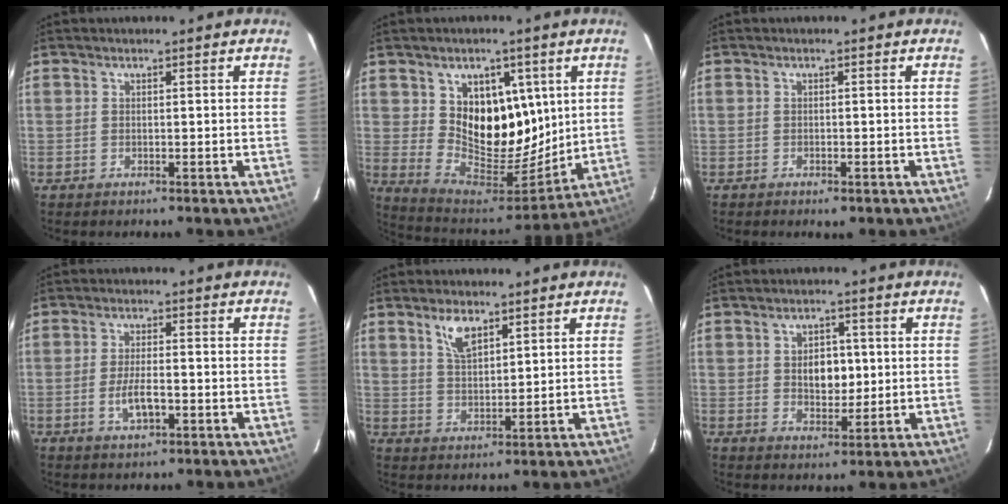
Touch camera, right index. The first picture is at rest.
{"total": 15.4, "force": [4.9, 11.5, 8.9], "torque": [-0.158, -0.015, 0.104]}
{"total": 1.6, "force": [-1.0, 0.7, 0.9], "torque": [-0.016, -0.002, -0.013]}
{"total": 5.1, "force": [-1.9, 1.7, 4.4], "torque": [-0.088, -0.005, -0.030]}
{"total": 5.4, "force": [3.3, 2.4, 3.6], "torque": [-0.064, 0.004, 0.066]}
{"total": 5.8, "force": [0.5, 4.0, 4.2], "torque": [-0.069, 0.006, 0.013]}